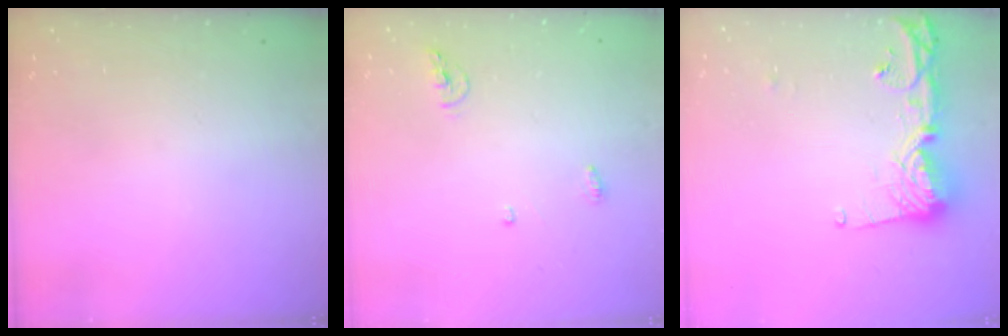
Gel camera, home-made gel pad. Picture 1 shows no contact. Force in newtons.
{"total": 4.8, "press": 4.7, "slide": 0.8}
{"total": 14.0, "press": 13.9, "slide": 1.3}